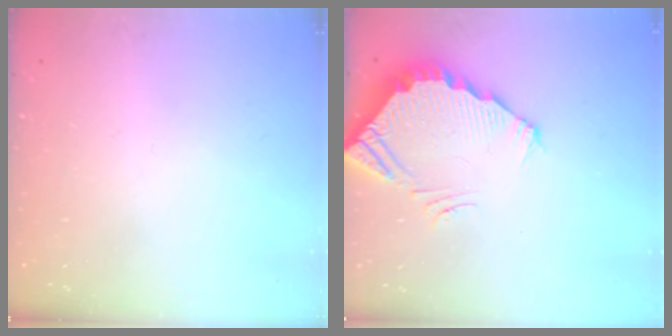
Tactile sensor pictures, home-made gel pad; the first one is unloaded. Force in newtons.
{"total": 3.5, "press": 3.5, "slide": 0.2}